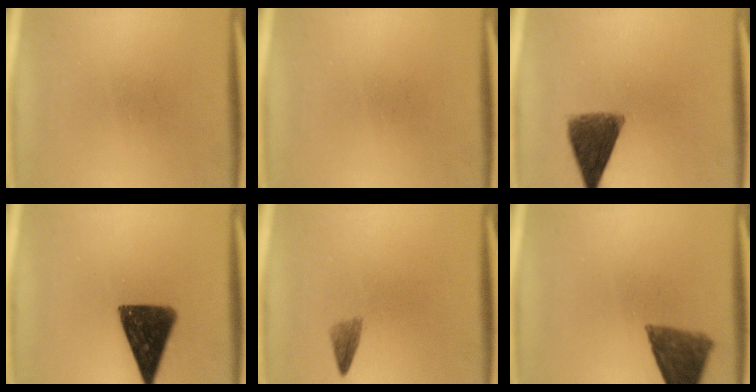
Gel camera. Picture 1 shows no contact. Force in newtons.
{"total": 0.0}
{"total": 9.0}
{"total": 12.7}
{"total": 1.7}
{"total": 9.2}